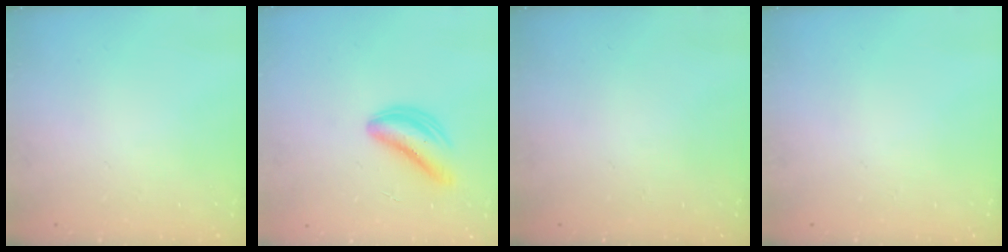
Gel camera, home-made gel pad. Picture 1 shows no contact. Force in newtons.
{"total": 5.1, "press": 5.0, "slide": 0.9}
{"total": 0.0}
{"total": 0.0}